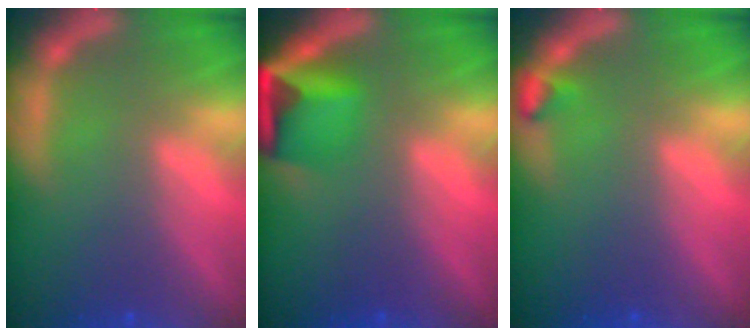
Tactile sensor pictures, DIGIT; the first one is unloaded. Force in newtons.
{"total": 5.4}
{"total": 0.9}